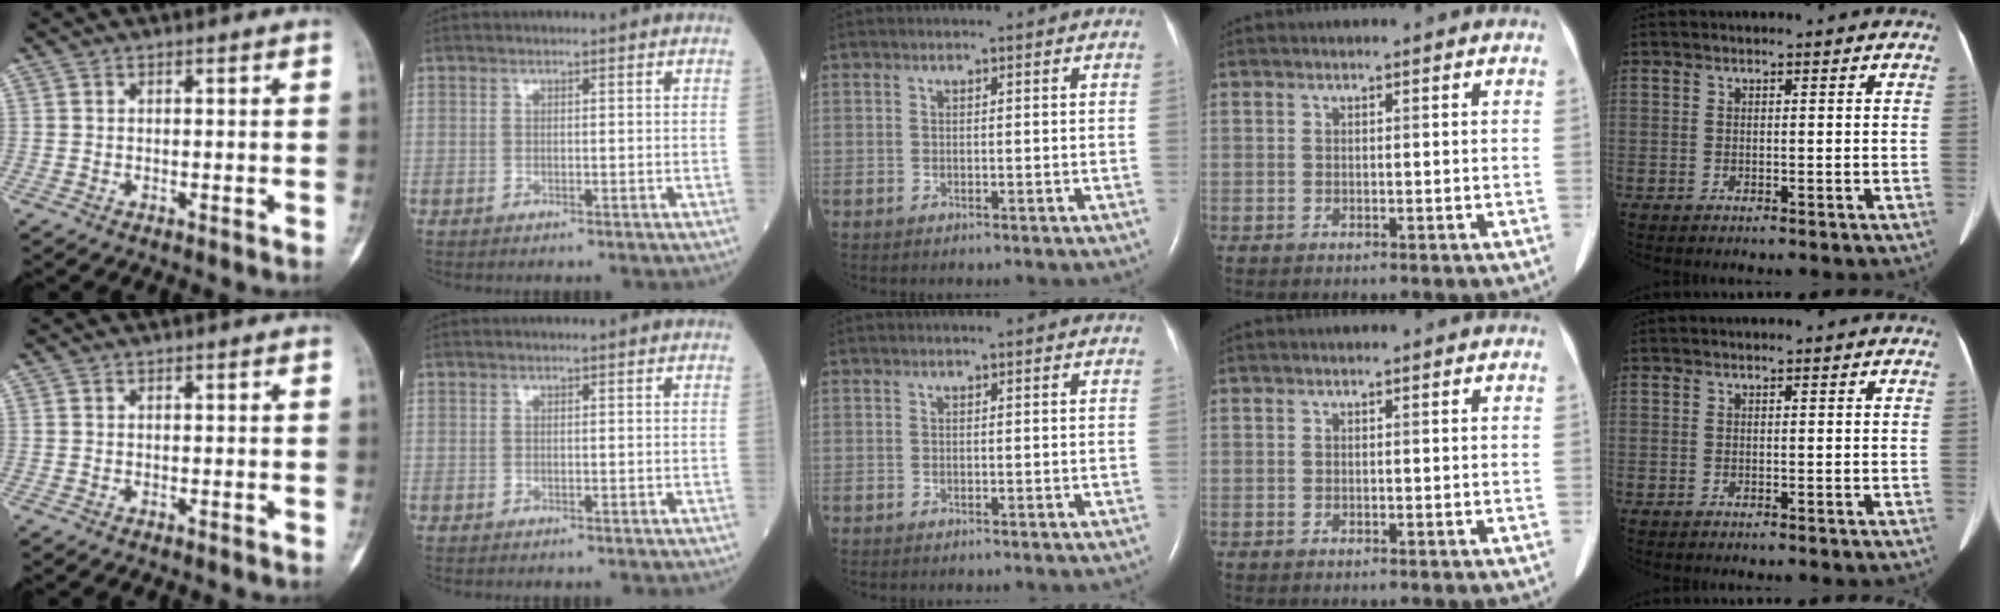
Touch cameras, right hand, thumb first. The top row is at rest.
{}